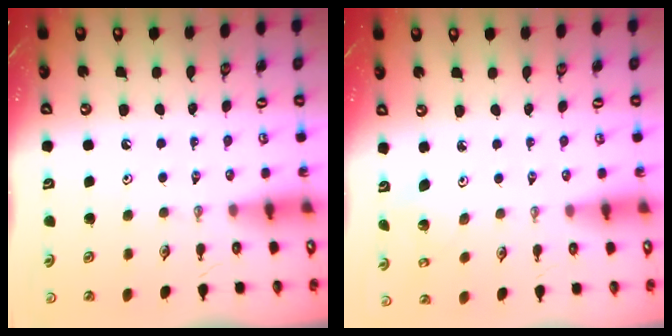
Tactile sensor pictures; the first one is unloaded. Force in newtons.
{"total": 3.2, "press": 3.2, "slide": 0.3}